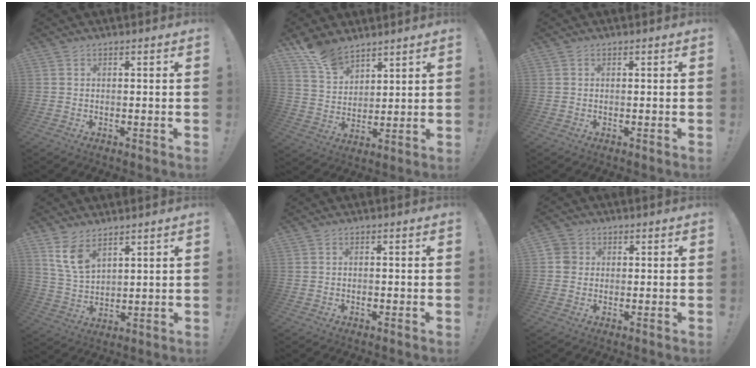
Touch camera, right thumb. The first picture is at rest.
{"total": 10.2, "force": [8.4, 5.0, 3.1], "torque": [-0.062, -0.055, 0.165]}
{"total": 0.0}
{"total": 8.7, "force": [5.7, 4.7, 4.6], "torque": [-0.085, -0.028, 0.112]}
{"total": 0.6, "force": [-0.3, 0.4, 0.4], "torque": [-0.008, -0.002, -0.005]}
{"total": 3.6, "force": [0.2, 3.4, 1.1], "torque": [-0.018, 0.012, 0.007]}